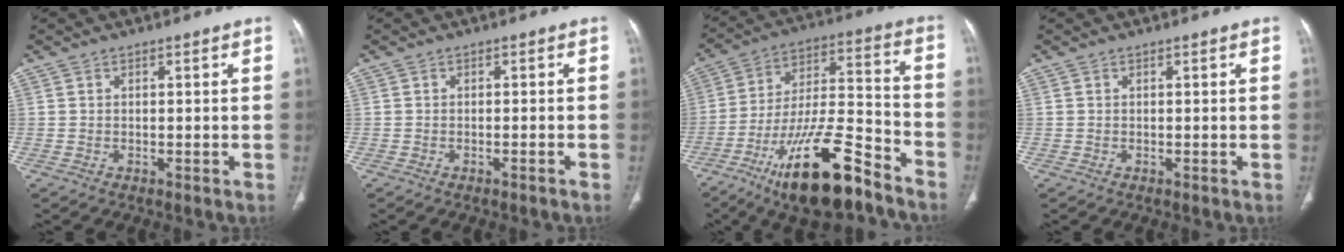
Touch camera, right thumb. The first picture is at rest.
{"total": 1.1, "force": [-0.8, -0.1, 0.7], "torque": [-0.019, 0.007, -0.007]}
{"total": 21.5, "force": [-13.8, 6.1, 15.3], "torque": [-0.272, 0.074, -0.235]}
{"total": 0.0}